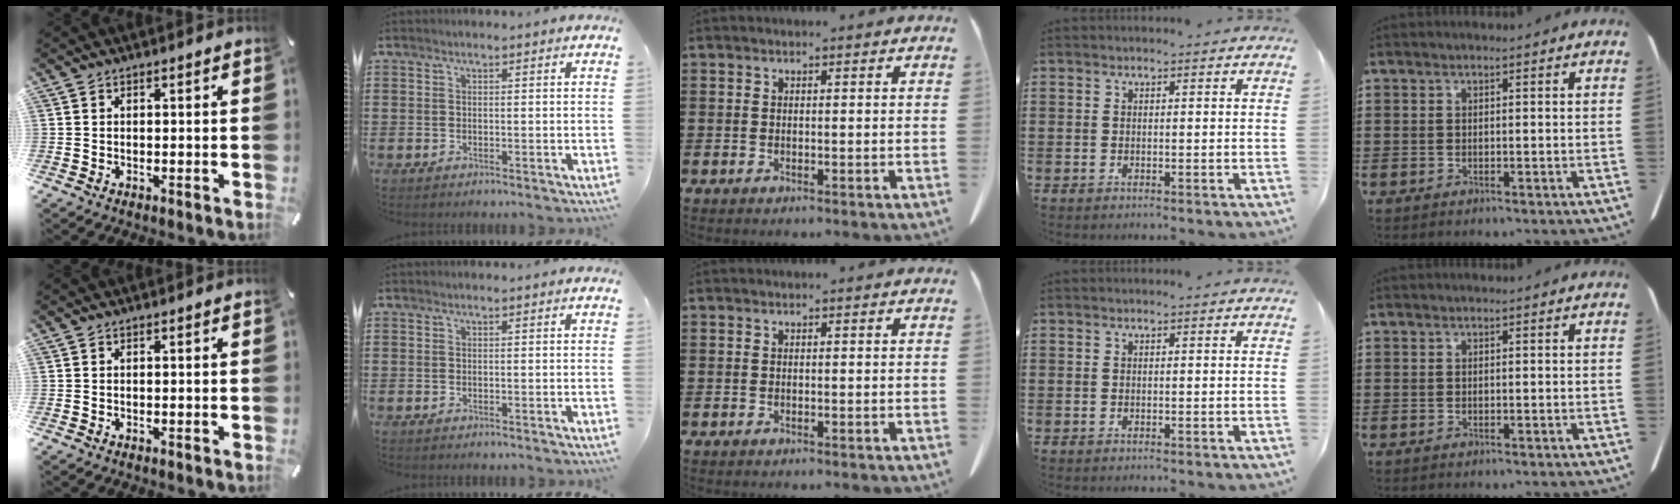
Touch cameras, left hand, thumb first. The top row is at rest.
{}